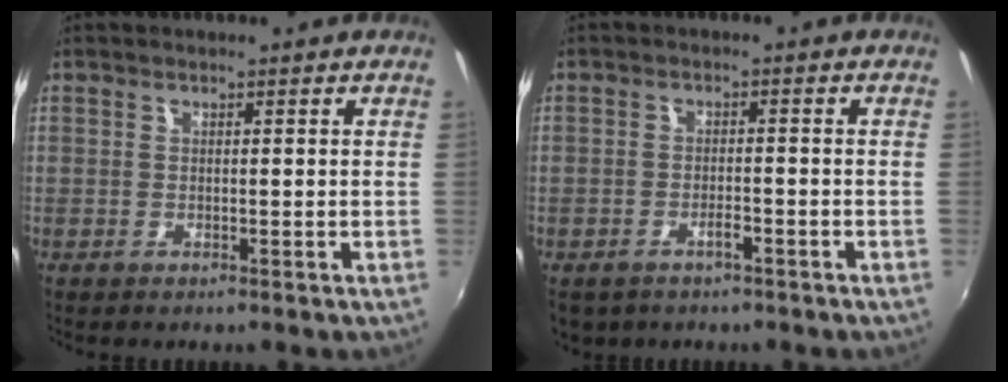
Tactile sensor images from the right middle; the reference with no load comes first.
{"total": 4.2, "force": [-2.6, 2.4, 2.4], "torque": [-0.053, -0.005, -0.035]}